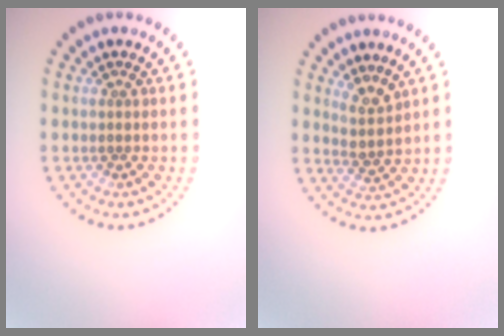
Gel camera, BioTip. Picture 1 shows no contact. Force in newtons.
{"total": 2.2, "press": 1.6, "slide": 1.5}